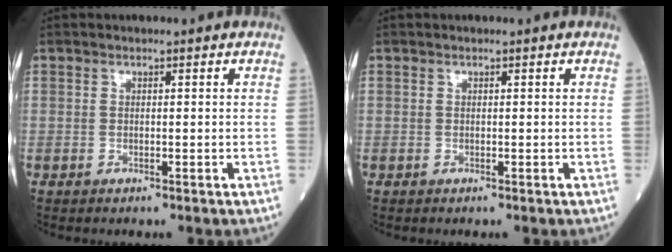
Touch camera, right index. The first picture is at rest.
{"total": 0.0}